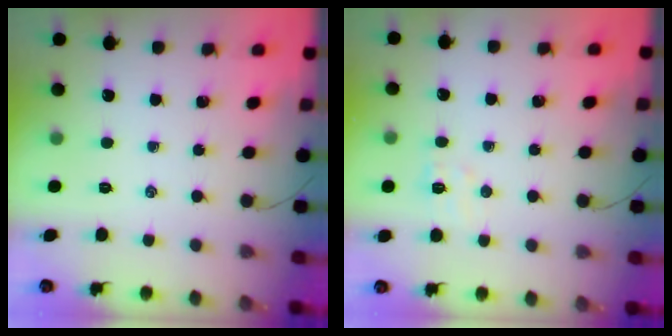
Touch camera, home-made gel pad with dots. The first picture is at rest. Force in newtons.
{"total": 5.6, "press": 5.5, "slide": 1.0}